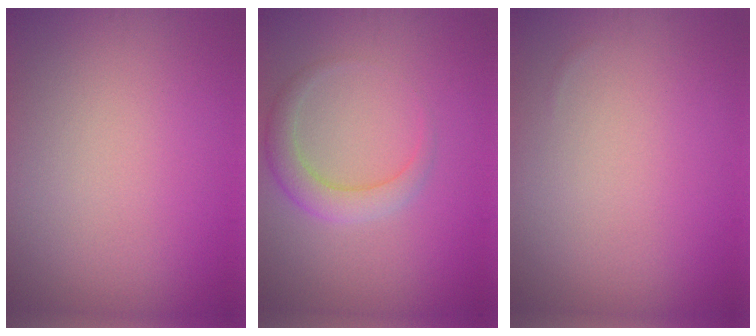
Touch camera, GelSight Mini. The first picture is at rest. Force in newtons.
{"total": 2.9, "press": 2.9, "slide": 0.1}
{"total": 0.0}